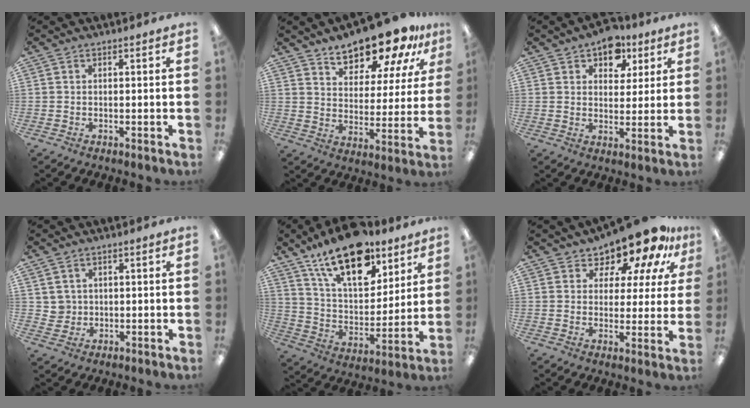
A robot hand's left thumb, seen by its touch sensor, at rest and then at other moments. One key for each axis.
{"total": 15.8, "fx": 12.7, "fy": 6.0, "fz": 7.2, "tx": -0.115, "ty": -0.077, "tz": 0.221}
{"total": 9.0, "fx": 5.8, "fy": 5.9, "fz": 3.6, "tx": -0.039, "ty": -0.029, "tz": 0.099}
{"total": 3.1, "fx": 1.6, "fy": 2.6, "fz": 0.0, "tx": -0.011, "ty": 0.003, "tz": 0.030}
{"total": 21.5, "fx": 14.4, "fy": 9.9, "fz": 12.5, "tx": -0.209, "ty": -0.076, "tz": 0.251}
{"total": 12.6, "fx": 10.7, "fy": 4.6, "fz": 4.9, "tx": -0.089, "ty": -0.088, "tz": 0.185}